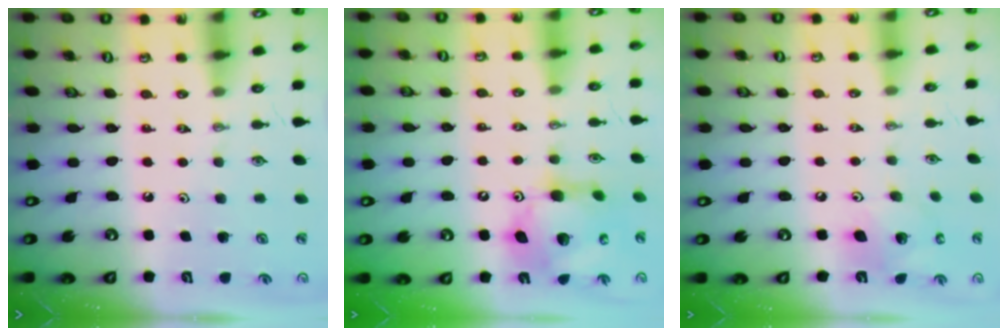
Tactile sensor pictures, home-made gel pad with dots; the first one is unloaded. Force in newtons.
{"total": 15.6, "press": 15.5, "slide": 1.8}
{"total": 11.3, "press": 11.2, "slide": 1.0}